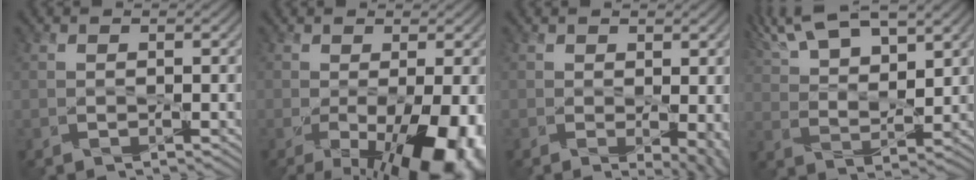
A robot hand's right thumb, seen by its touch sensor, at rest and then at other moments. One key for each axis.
{"total": 11.4, "fx": -3.9, "fy": 5.0, "fz": 9.5, "tx": -0.164, "ty": -0.053, "tz": -0.038}
{"total": 4.5, "fx": -0.4, "fy": 2.0, "fz": 4.0, "tx": -0.056, "ty": -0.011, "tz": 0.004}
{"total": 14.5, "fx": 9.5, "fy": 5.1, "fz": 9.6, "tx": -0.214, "ty": 0.028, "tz": 0.148}